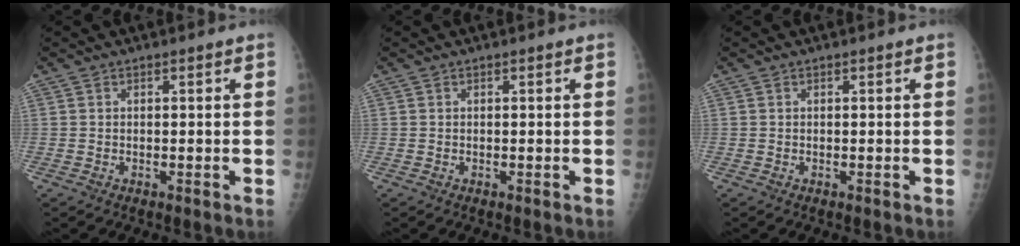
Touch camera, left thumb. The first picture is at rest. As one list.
[{"total": 0.0}, {"total": 0.0}]